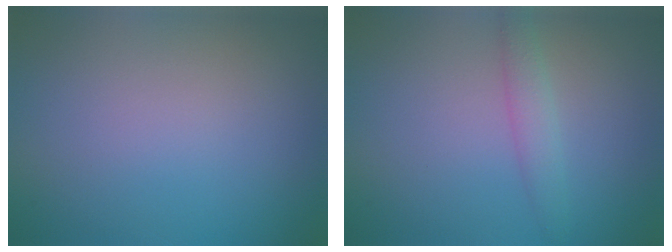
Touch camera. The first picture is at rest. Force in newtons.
{"total": 1.8, "press": 1.8, "slide": 0.1}